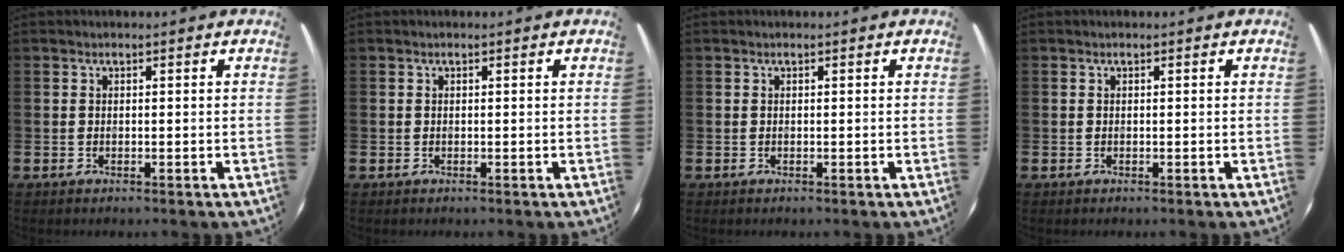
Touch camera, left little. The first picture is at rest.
{"total": 0.0}
{"total": 0.0}
{"total": 0.0}